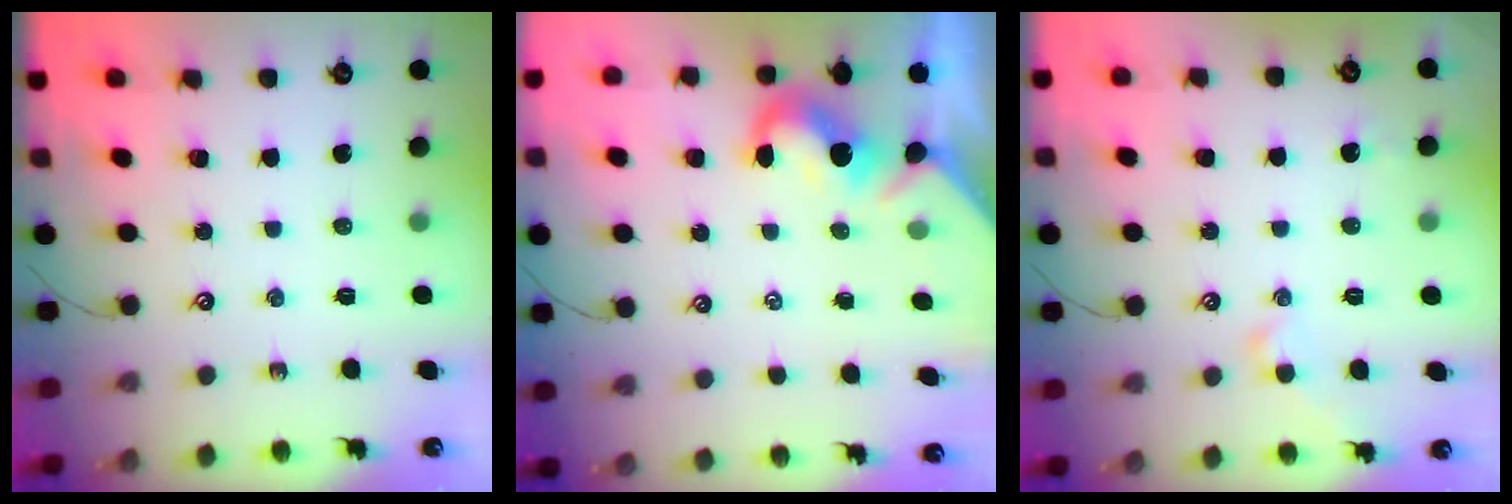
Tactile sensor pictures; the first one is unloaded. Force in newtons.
{"total": 1.9, "press": 1.7, "slide": 0.7}
{"total": 2.6, "press": 2.5, "slide": 0.8}